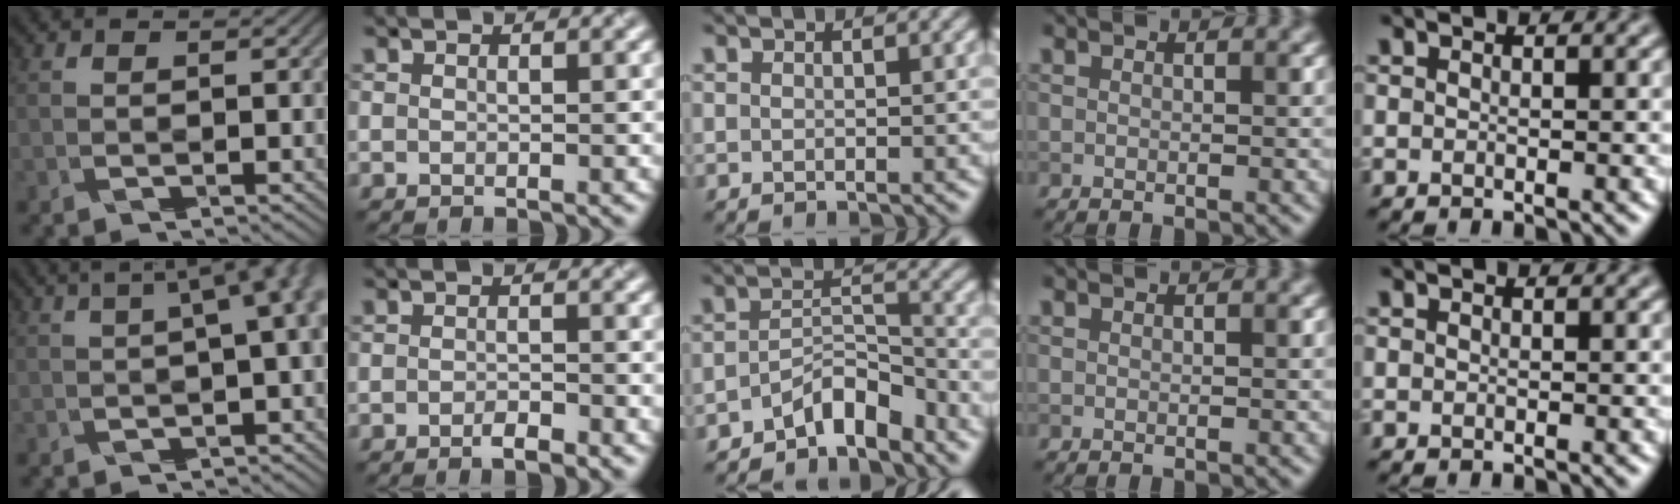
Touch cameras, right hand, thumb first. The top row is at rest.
{"thumb": {"total": 9.0, "force": [1.2, 3.2, 8.3], "torque": [-0.114, 0.012, 0.021]}, "index": {"total": 1.6, "force": [-1.1, 0.4, 1.1], "torque": [-0.017, 0.001, -0.017]}, "middle": {"total": 4.3, "force": [-3.4, 1.6, 2.3], "torque": [-0.031, 0.011, -0.063]}}